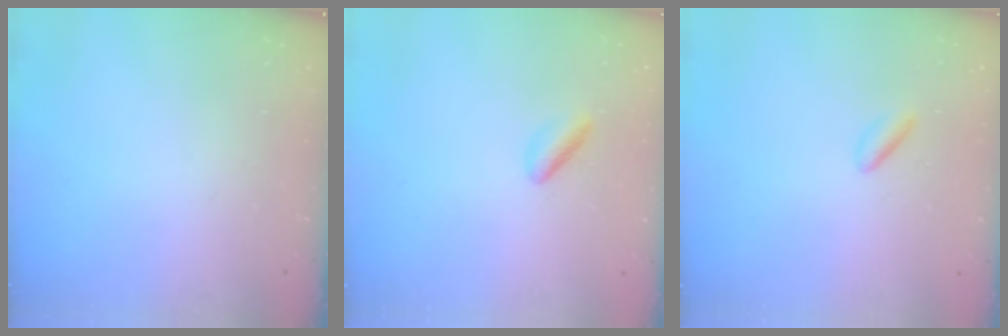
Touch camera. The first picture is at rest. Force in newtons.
{"total": 3.0, "press": 3.0, "slide": 0.1}
{"total": 1.5, "press": 1.3, "slide": 0.7}